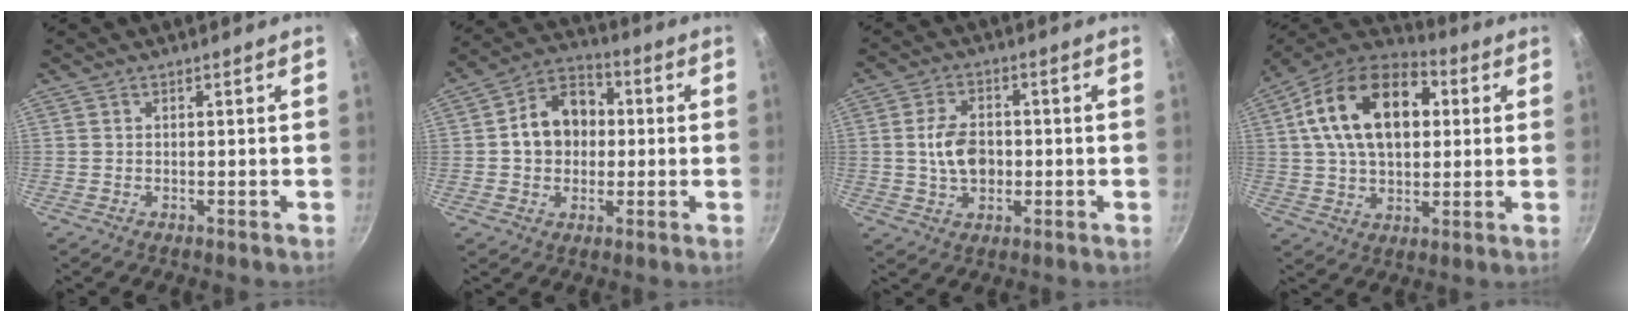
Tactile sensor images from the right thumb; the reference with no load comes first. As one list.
[{"total": 11.8, "force": [0.5, 9.3, 7.1], "torque": [-0.080, 0.024, -0.007]}, {"total": 8.0, "force": [-0.3, 5.4, 5.8], "torque": [-0.089, 0.011, -0.007]}, {"total": 21.5, "force": [4.8, 13.6, 15.9], "torque": [-0.247, 0.019, 0.064]}]